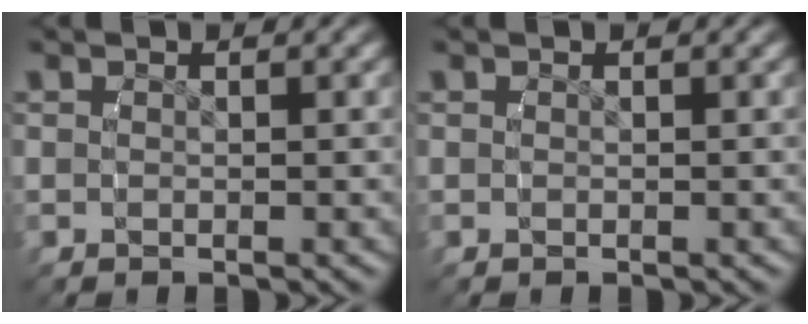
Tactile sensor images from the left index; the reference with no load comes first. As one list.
[{"total": 0.0}]